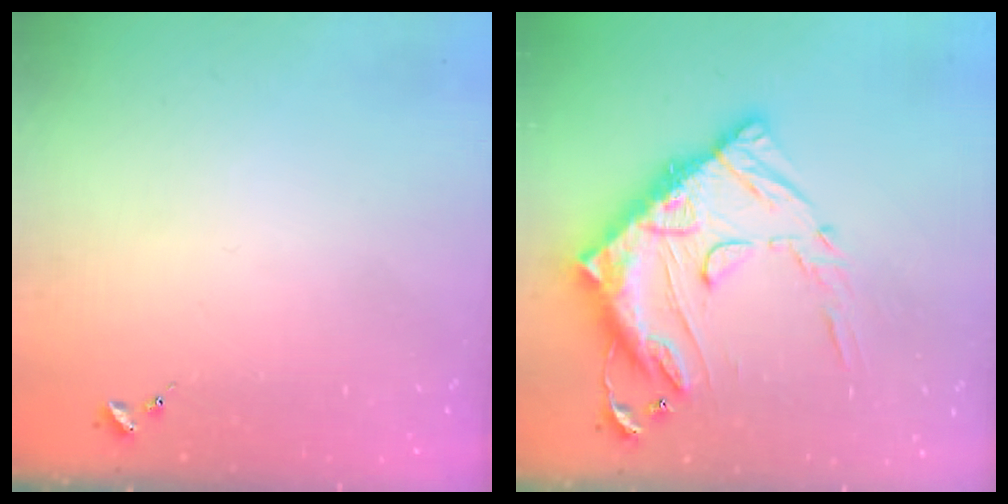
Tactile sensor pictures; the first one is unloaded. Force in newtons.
{"total": 21.5, "press": 21.4, "slide": 2.1}